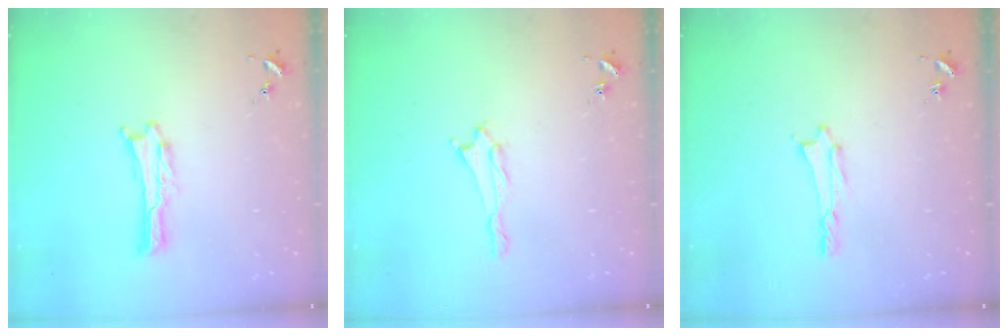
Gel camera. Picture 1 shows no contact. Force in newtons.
{"total": 1.3, "press": 1.3, "slide": 0.1}
{"total": 0.7, "press": 0.7, "slide": 0.1}